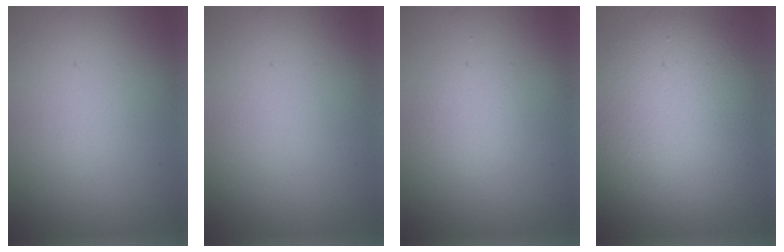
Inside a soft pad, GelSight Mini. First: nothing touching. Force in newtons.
{"total": 0.0}
{"total": 1.6, "press": 1.6, "slide": 0.1}
{"total": 8.5, "press": 8.4, "slide": 0.9}